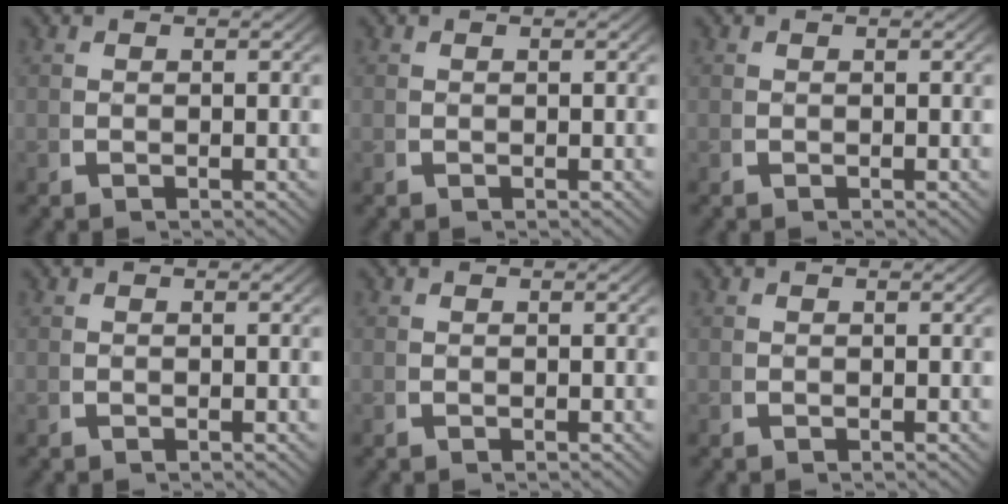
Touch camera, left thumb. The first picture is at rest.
{"total": 0.0}
{"total": 0.0}
{"total": 0.0}
{"total": 0.0}
{"total": 0.0}